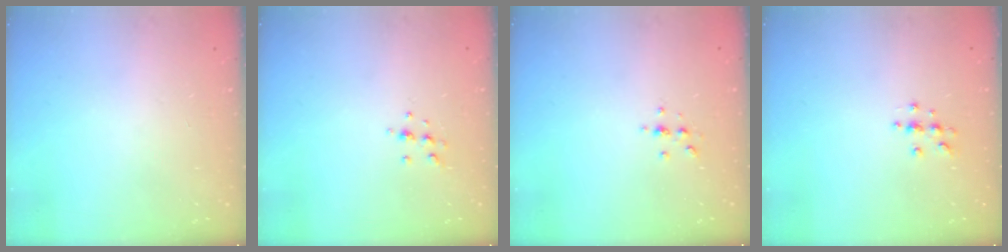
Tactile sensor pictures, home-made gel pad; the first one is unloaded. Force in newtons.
{"total": 5.5, "press": 5.3, "slide": 1.5}
{"total": 2.4, "press": 2.4, "slide": 0.3}
{"total": 6.3, "press": 6.3, "slide": 0.8}